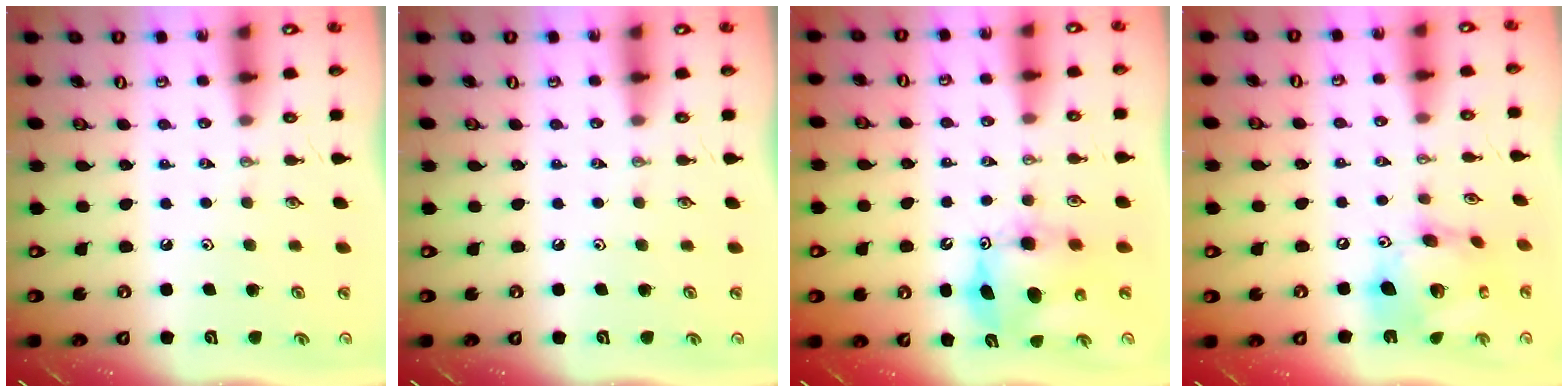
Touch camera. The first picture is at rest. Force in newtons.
{"total": 0.0}
{"total": 9.9, "press": 9.9, "slide": 0.9}
{"total": 17.4, "press": 17.4, "slide": 1.8}